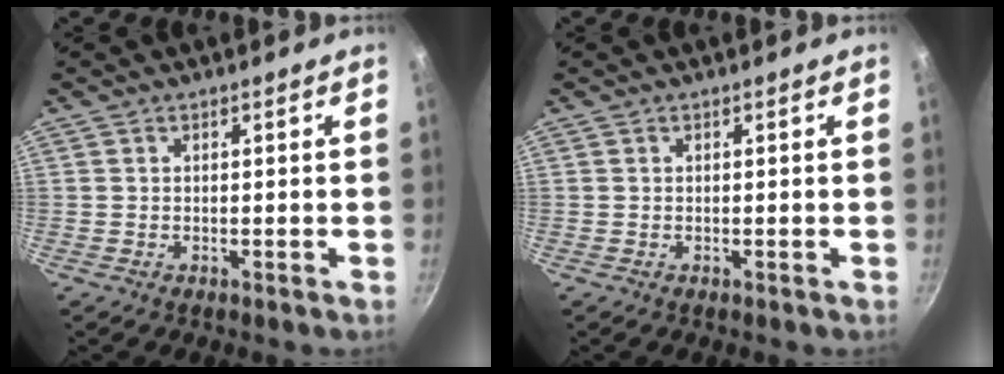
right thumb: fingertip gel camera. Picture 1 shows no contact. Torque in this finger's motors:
{"motor_torque": [-0.05, -0.01, -0.04, 0.07, 0.00]}